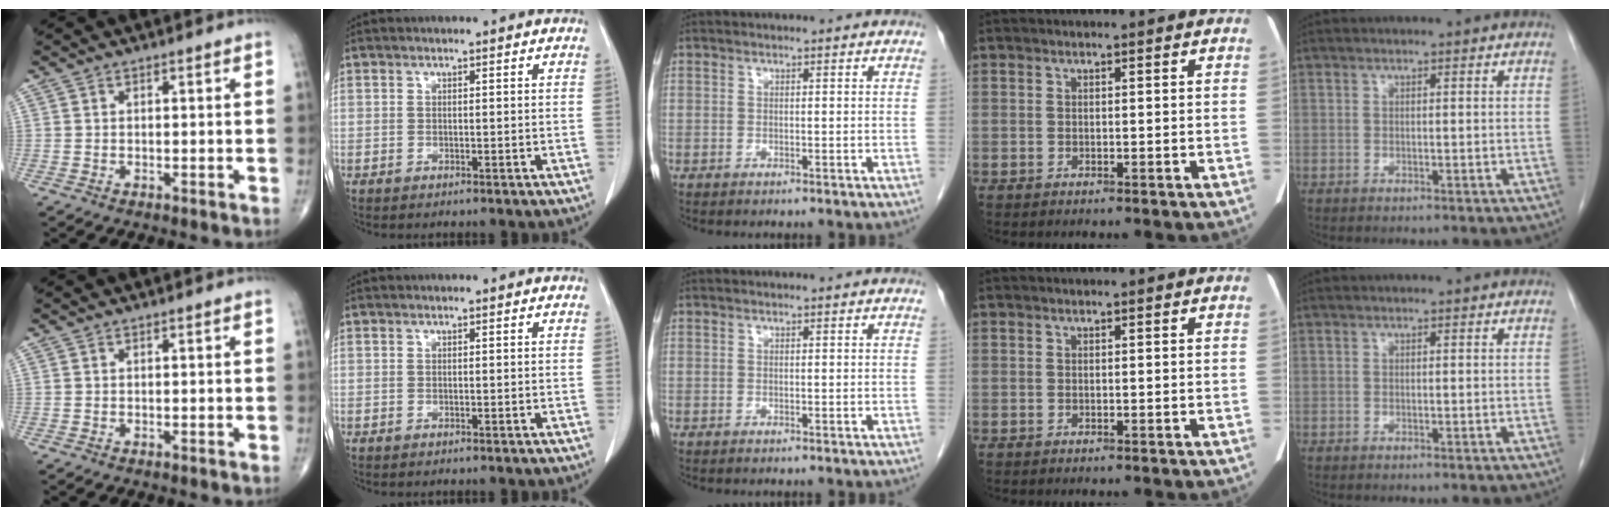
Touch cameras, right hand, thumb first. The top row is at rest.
{}